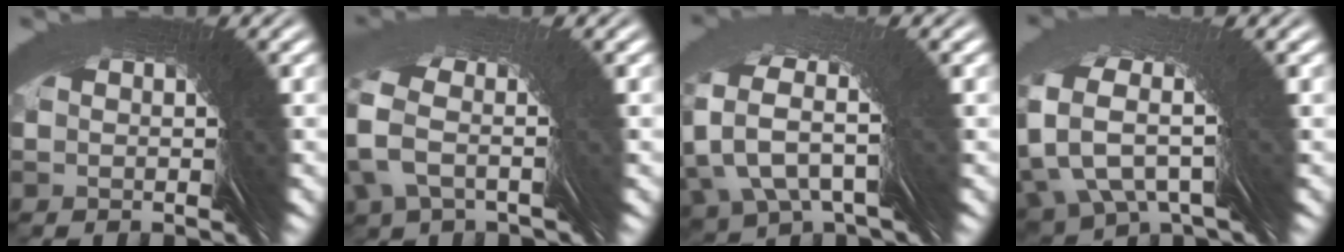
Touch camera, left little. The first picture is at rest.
{"total": 3.7, "force": [3.0, -2.1, -0.7], "torque": [-0.001, 0.053, 0.033]}
{"total": 4.7, "force": [3.8, -1.9, -2.0], "torque": [-0.012, 0.033, 0.051]}
{"total": 4.0, "force": [4.0, 0.0, -0.1], "torque": [-0.033, 0.029, 0.052]}